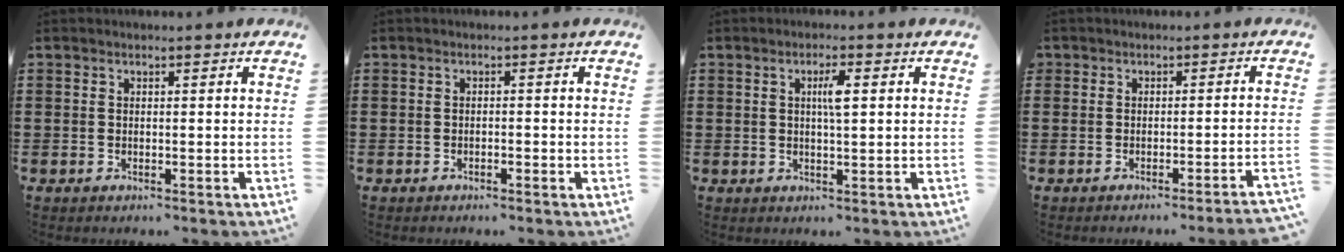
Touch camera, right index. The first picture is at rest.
{"total": 0.5, "force": [-0.4, 0.1, 0.3], "torque": [-0.007, 0.000, -0.008]}
{"total": 3.2, "force": [0.7, 0.6, 3.0], "torque": [-0.061, 0.005, 0.009]}
{"total": 1.5, "force": [-1.5, -0.3, 0.4], "torque": [-0.008, 0.000, -0.029]}